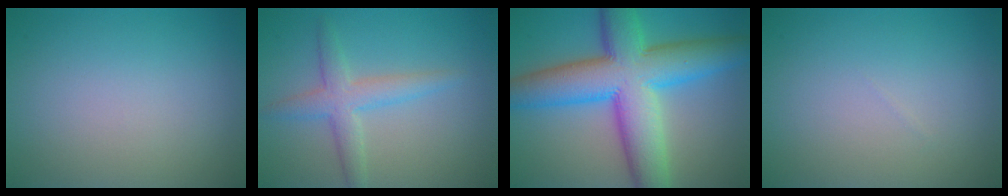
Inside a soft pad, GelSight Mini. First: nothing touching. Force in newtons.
{"total": 3.3, "press": 3.3, "slide": 0.1}
{"total": 12.4, "press": 12.4, "slide": 0.0}
{"total": 0.0}